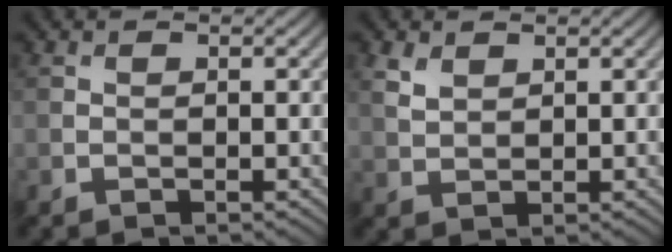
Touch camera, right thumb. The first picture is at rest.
{"total": 2.4, "force": [1.5, 1.3, 1.2], "torque": [-0.036, 0.000, 0.035]}